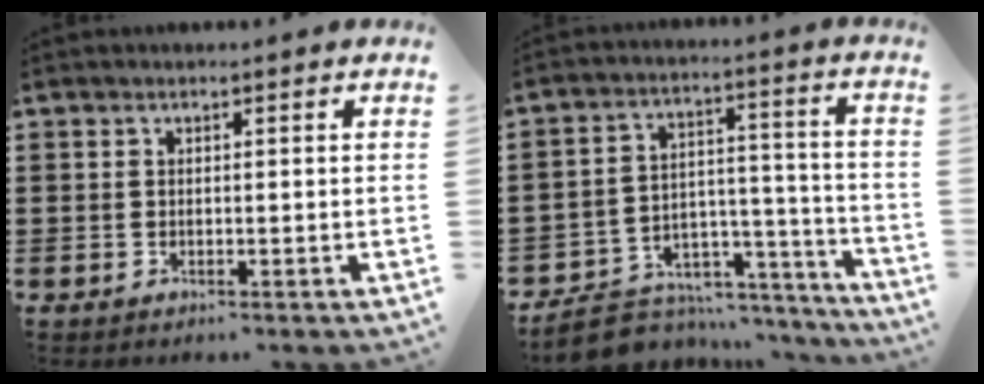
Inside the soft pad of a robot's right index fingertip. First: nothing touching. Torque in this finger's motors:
{"motor_torque": [-2.14, 0.00, -1.05, -0.21]}